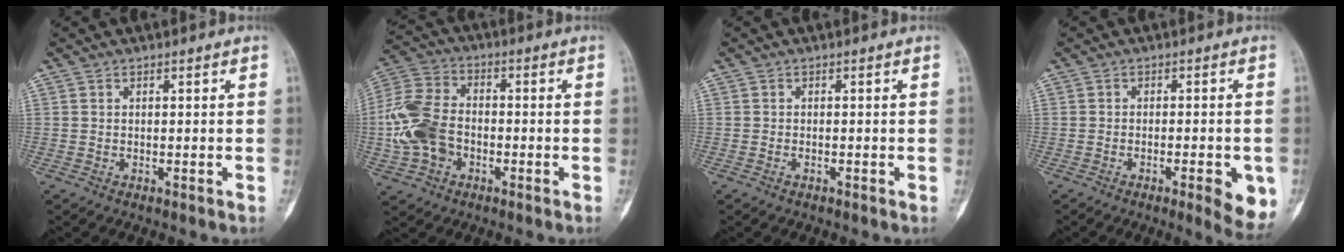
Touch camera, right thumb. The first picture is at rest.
{"total": 12.5, "force": [-2.4, 9.0, 8.4], "torque": [-0.172, 0.026, -0.053]}
{"total": 0.5, "force": [-0.3, 0.3, 0.3], "torque": [-0.006, 0.001, -0.007]}
{"total": 7.2, "force": [-2.7, 1.9, 6.4], "torque": [-0.078, -0.004, -0.031]}